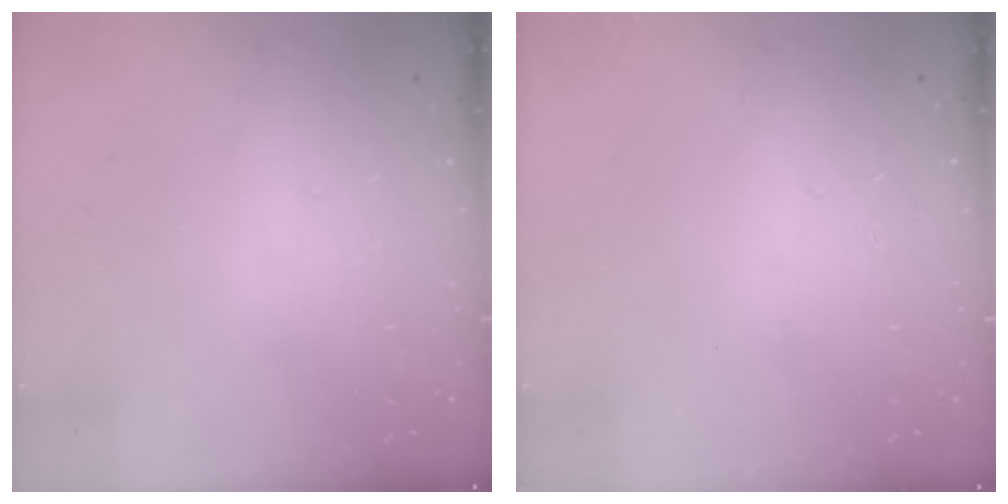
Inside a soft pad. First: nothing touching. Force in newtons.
{"total": 0.0}